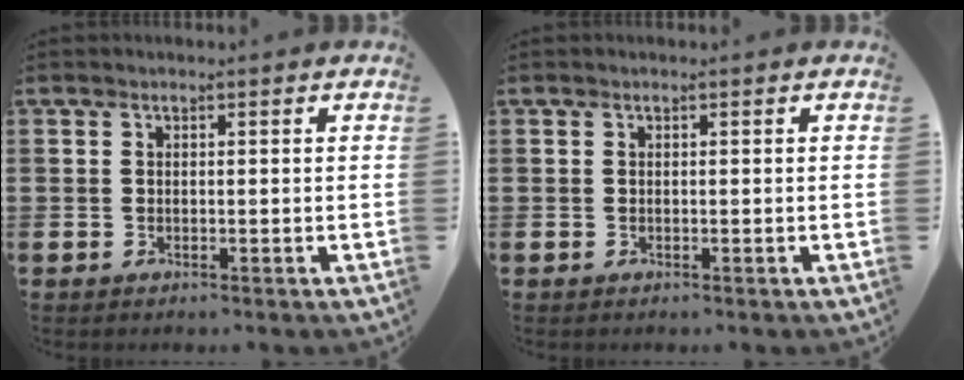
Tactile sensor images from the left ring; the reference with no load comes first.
{"total": 0.0}